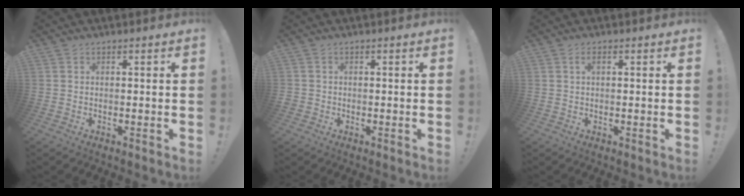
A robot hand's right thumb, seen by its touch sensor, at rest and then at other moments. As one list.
[{"total": 1.3, "force": [-0.4, 1.2, 0.3], "torque": [-0.004, 0.003, -0.006]}, {"total": 1.2, "force": [0.3, 0.4, 1.1], "torque": [-0.023, 0.005, 0.005]}]